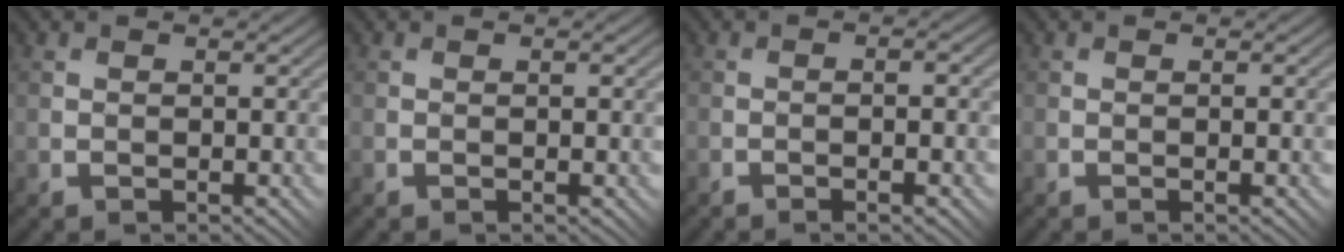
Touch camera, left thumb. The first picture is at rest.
{"total": 1.0, "force": [-0.2, 0.2, 1.0], "torque": [-0.016, 0.001, 0.000]}
{"total": 4.7, "force": [-2.0, 0.9, 4.2], "torque": [-0.056, 0.002, -0.022]}
{"total": 1.5, "force": [-0.6, 0.3, 1.3], "torque": [-0.017, 0.002, -0.004]}